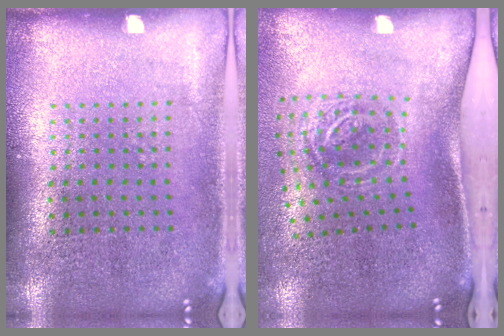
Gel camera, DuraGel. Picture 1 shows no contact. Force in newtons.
{"total": 2.0, "press": 1.3, "slide": 1.6}